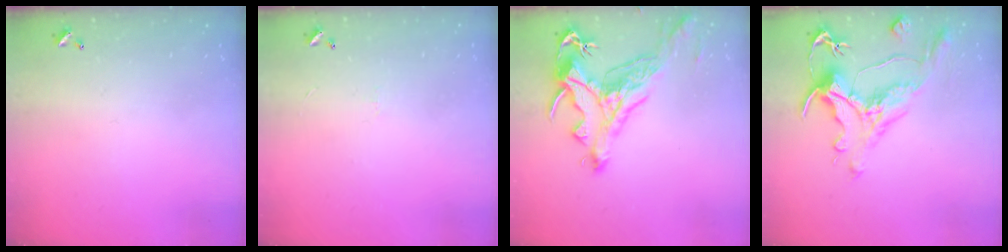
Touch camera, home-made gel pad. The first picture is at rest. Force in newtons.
{"total": 0.7, "press": 0.3, "slide": 0.7}
{"total": 2.2, "press": 1.7, "slide": 1.3}
{"total": 2.2, "press": 1.7, "slide": 1.4}